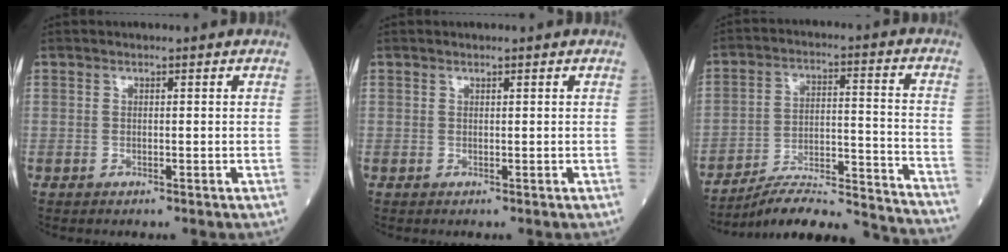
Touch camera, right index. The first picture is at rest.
{"total": 0.0}
{"total": 21.2, "force": [-20.2, -0.2, 6.3], "torque": [-0.073, 0.008, -0.291]}